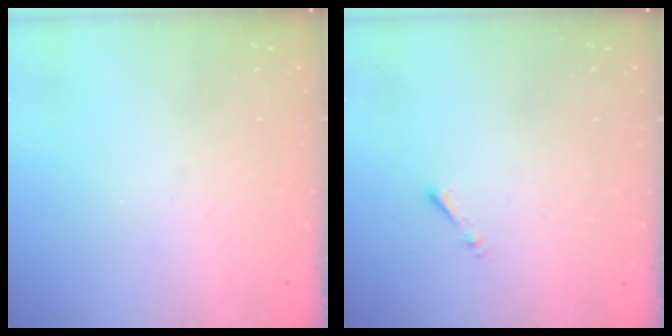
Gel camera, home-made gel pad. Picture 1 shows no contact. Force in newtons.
{"total": 0.8, "press": 0.7, "slide": 0.3}